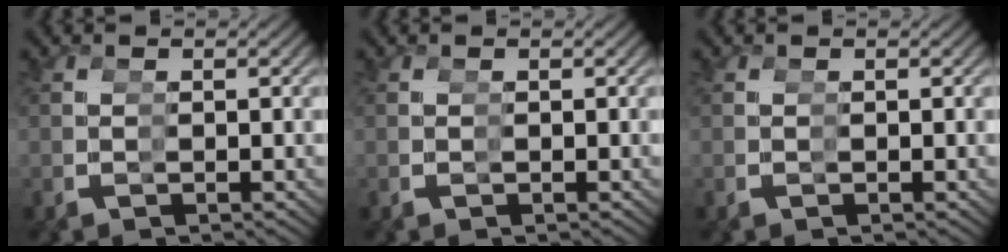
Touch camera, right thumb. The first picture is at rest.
{"total": 0.0}
{"total": 0.0}